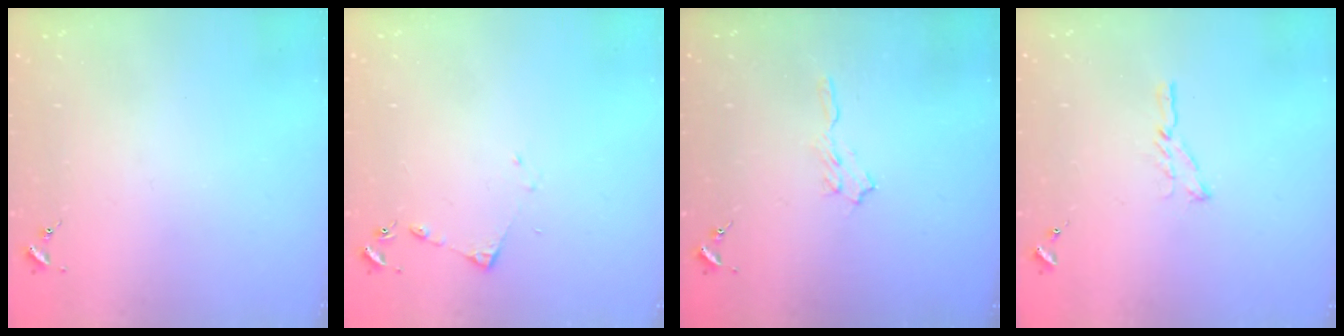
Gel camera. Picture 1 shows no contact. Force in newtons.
{"total": 4.1, "press": 4.1, "slide": 0.5}
{"total": 5.8, "press": 5.7, "slide": 0.6}
{"total": 6.4, "press": 6.3, "slide": 0.6}